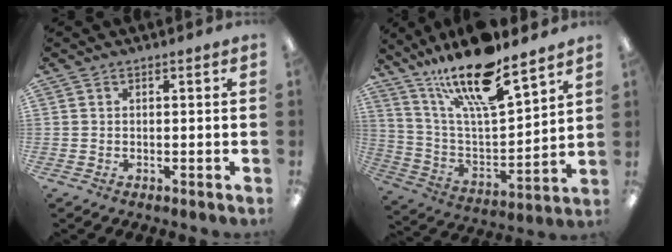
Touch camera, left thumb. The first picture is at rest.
{"total": 19.6, "force": [15.3, 4.5, 11.3], "torque": [-0.206, -0.101, 0.258]}